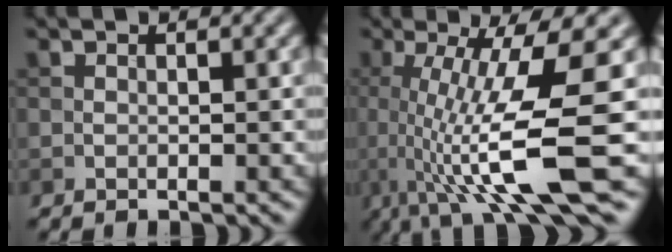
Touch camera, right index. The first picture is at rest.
{"total": 11.3, "force": [-1.1, 2.1, 11.0], "torque": [-0.162, -0.010, -0.013]}